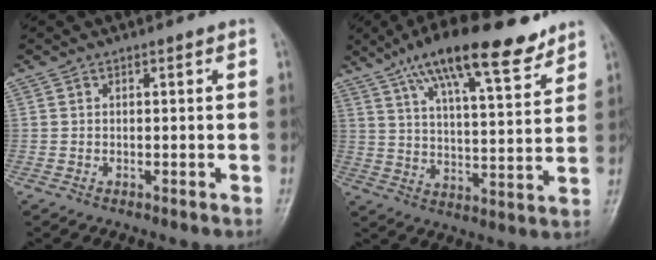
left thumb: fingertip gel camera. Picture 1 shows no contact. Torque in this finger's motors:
{"motor_torque": [1.11, -0.13, 1.53, -1.24, 0.16]}